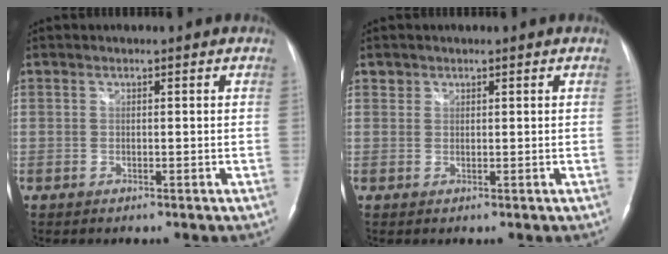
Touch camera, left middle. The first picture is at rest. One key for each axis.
{"total": 0.9, "fx": 0.6, "fy": 0.7, "fz": -0.1, "tx": 0.007, "ty": 0.003, "tz": 0.008}